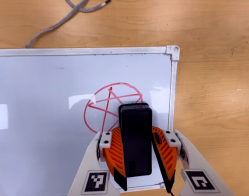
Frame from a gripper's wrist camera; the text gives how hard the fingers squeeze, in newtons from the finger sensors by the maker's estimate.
{"total": 12.9, "left": 13.6, "right": 12.2}